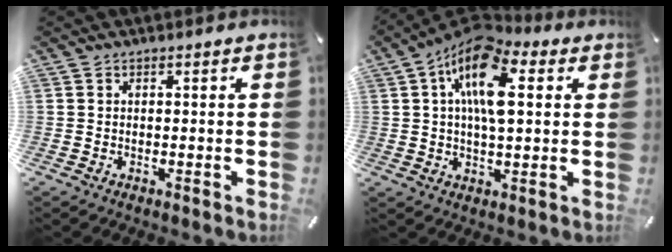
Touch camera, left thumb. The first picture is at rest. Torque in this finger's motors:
{"motor_torque": [0.43, 1.20, 1.54, -1.23, 0.58]}